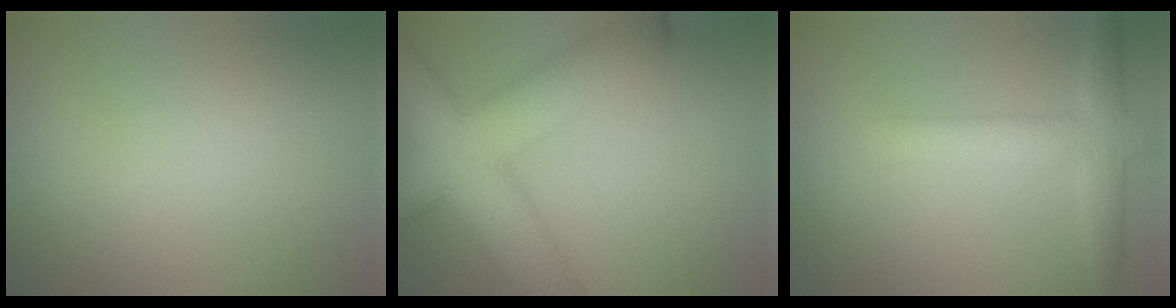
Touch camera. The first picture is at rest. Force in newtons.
{"total": 11.7, "press": 11.7, "slide": 0.6}
{"total": 4.1, "press": 4.1, "slide": 0.3}